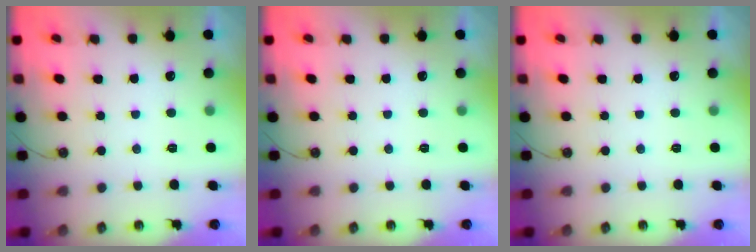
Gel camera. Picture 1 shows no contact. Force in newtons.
{"total": 0.0}
{"total": 0.0}